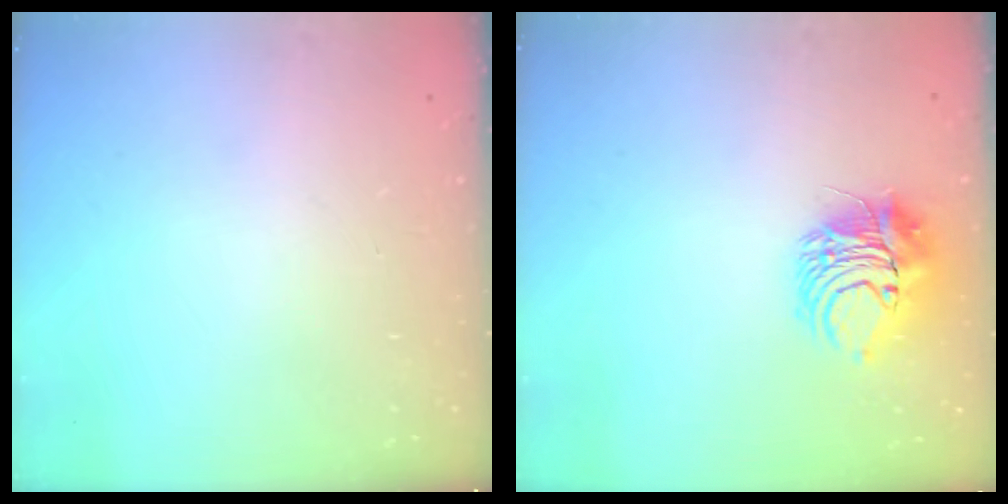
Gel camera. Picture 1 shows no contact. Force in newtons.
{"total": 9.0, "press": 8.9, "slide": 0.9}